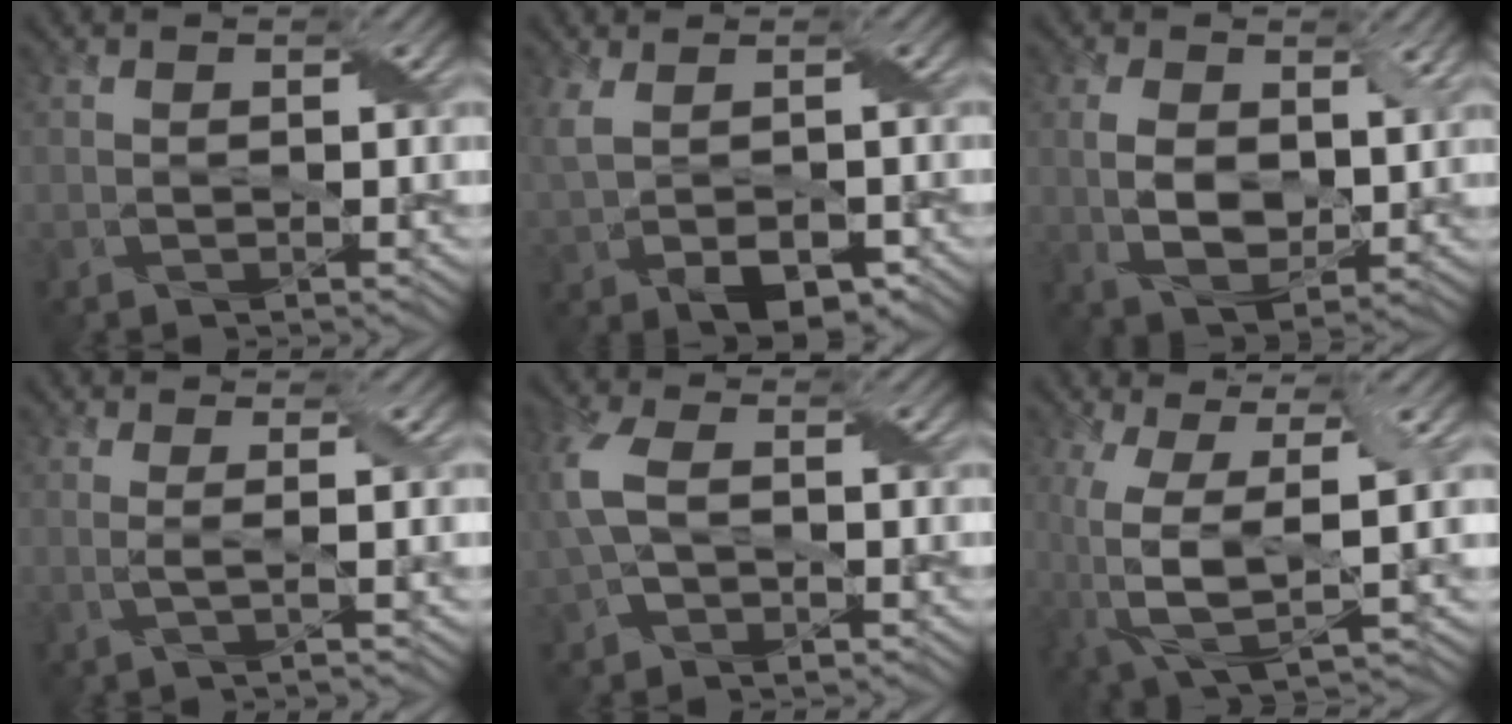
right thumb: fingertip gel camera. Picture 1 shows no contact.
{"total": 6.4, "force": [-0.5, 3.6, 5.3], "torque": [-0.118, -0.016, 0.003]}
{"total": 7.8, "force": [1.7, 4.8, 5.9], "torque": [-0.126, -0.009, 0.031]}
{"total": 2.0, "force": [0.3, 0.2, 1.9], "torque": [-0.040, 0.002, -0.008]}
{"total": 6.7, "force": [0.5, 4.3, 5.1], "torque": [-0.142, 0.002, 0.010]}
{"total": 9.8, "force": [-0.7, 3.9, 9.0], "torque": [-0.208, -0.014, -0.011]}